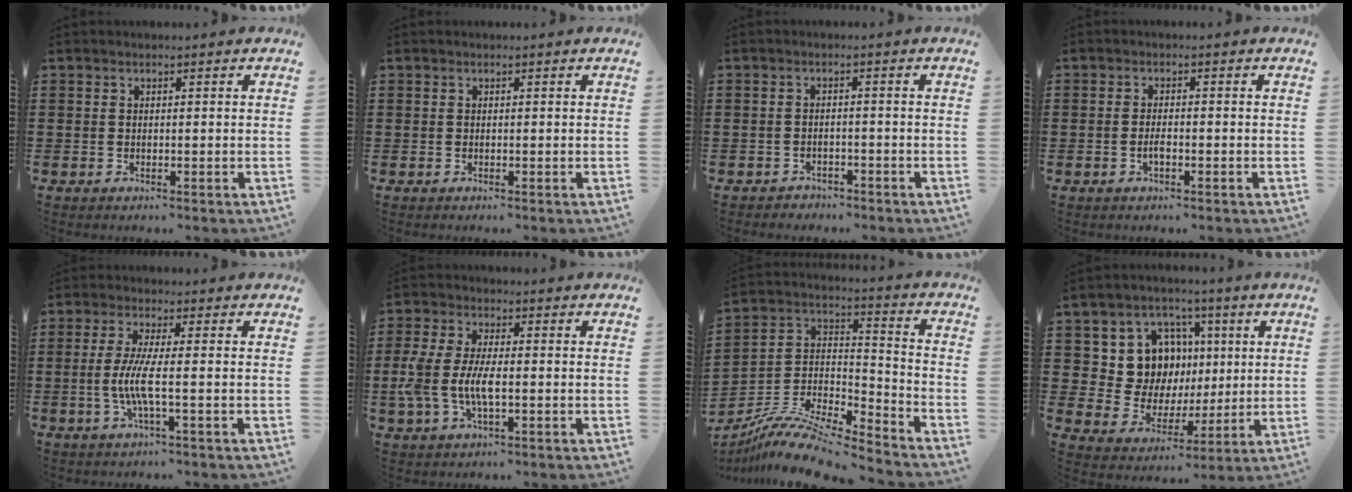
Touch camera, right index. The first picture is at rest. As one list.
[{"total": 0.0}, {"total": 1.6, "force": [-1.5, 0.5, -0.2], "torque": [-0.003, 0.004, -0.034]}, {"total": 1.9, "force": [-0.7, 0.7, 1.7], "torque": [-0.032, 0.000, -0.012]}, {"total": 5.7, "force": [-1.1, 0.4, 5.6], "torque": [-0.129, -0.015, -0.031]}, {"total": 6.9, "force": [-1.2, 3.2, 6.0], "torque": [-0.149, -0.006, -0.032]}, {"total": 10.6, "force": [-9.1, 2.5, 5.0], "torque": [-0.103, 0.021, -0.182]}, {"total": 10.9, "force": [3.2, 9.6, 4.0], "torque": [-0.102, -0.006, 0.068]}]